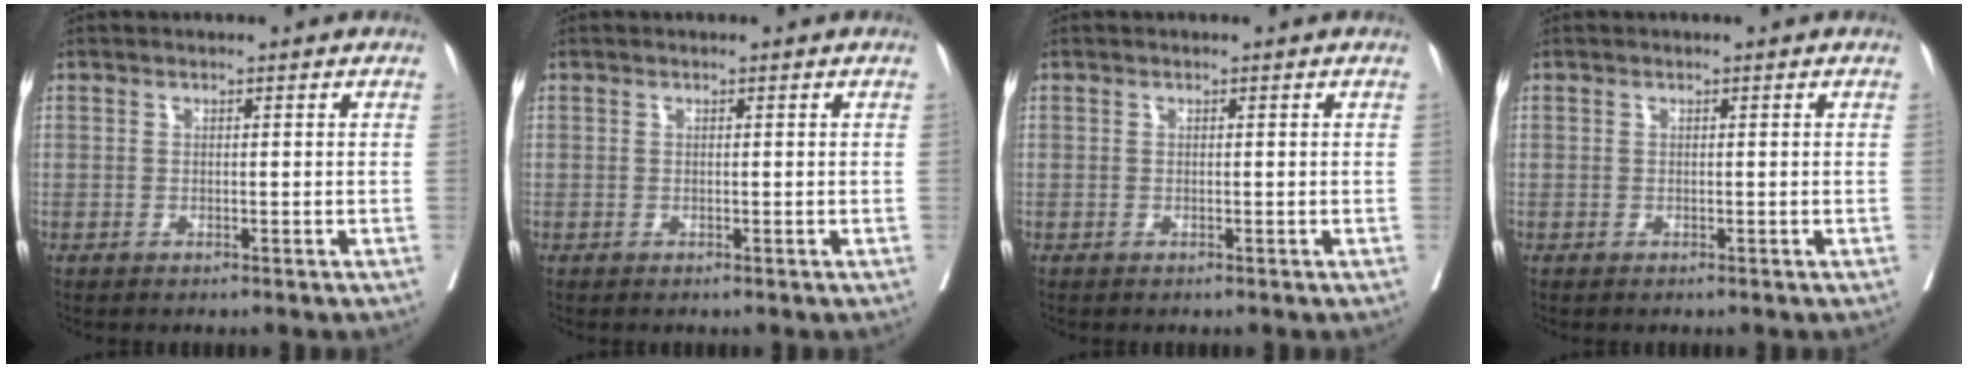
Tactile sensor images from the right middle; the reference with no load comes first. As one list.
[{"total": 0.0}, {"total": 0.0}, {"total": 0.0}]